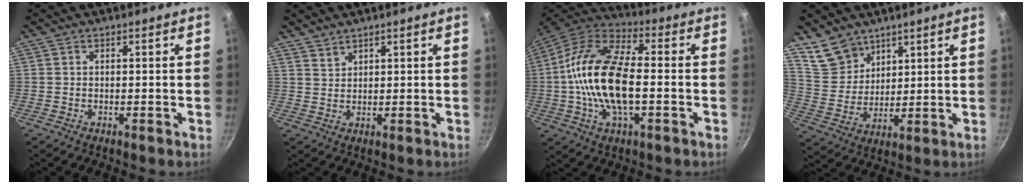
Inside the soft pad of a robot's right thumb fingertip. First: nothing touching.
{"total": 2.1, "force": [1.9, 0.9, 0.4], "torque": [0.001, -0.001, 0.041]}
{"total": 18.8, "force": [-1.7, 8.6, 16.6], "torque": [-0.307, 0.036, -0.049]}
{"total": 9.1, "force": [6.6, 5.7, 2.6], "torque": [-0.021, -0.030, 0.138]}